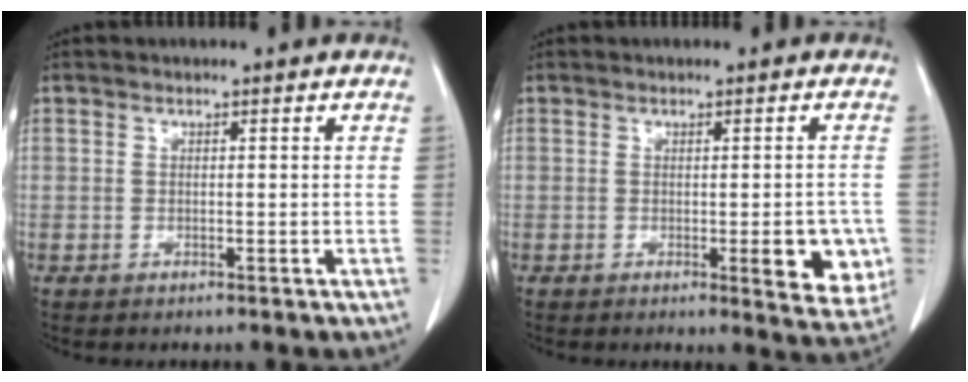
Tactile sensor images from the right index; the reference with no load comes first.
{"total": 6.7, "force": [-1.4, 1.6, 6.4], "torque": [-0.067, -0.009, -0.015]}